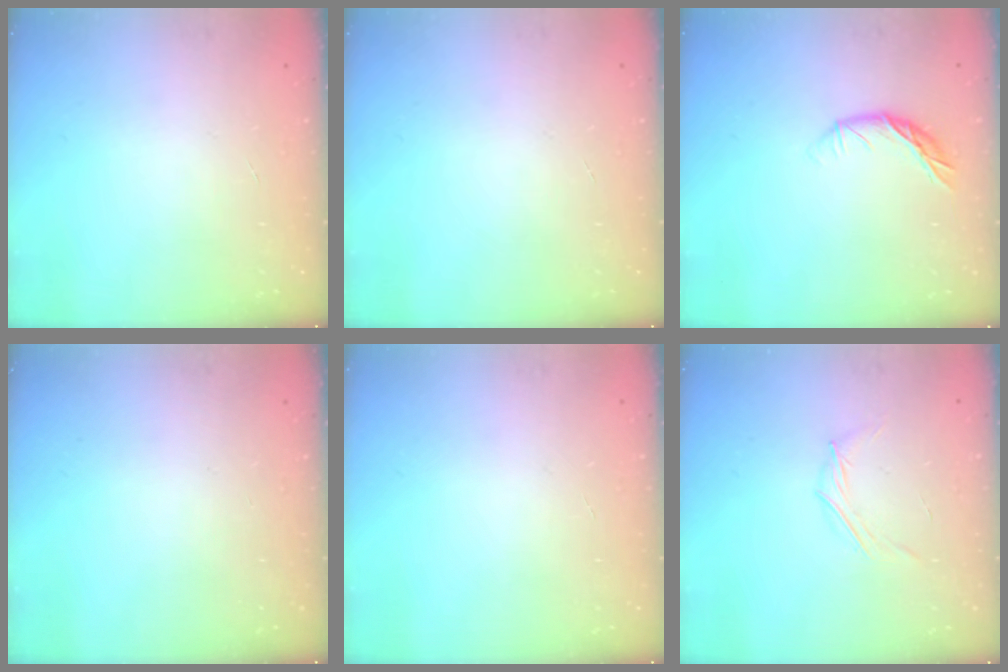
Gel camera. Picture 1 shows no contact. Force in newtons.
{"total": 0.0}
{"total": 7.8, "press": 7.8, "slide": 0.7}
{"total": 0.0}
{"total": 0.0}
{"total": 3.7, "press": 3.5, "slide": 1.1}